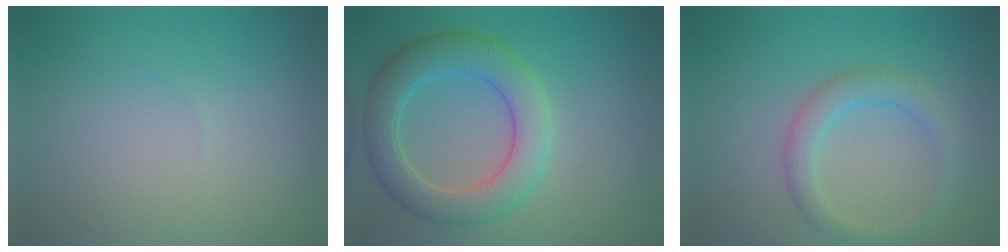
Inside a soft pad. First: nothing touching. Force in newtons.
{"total": 5.8, "press": 5.7, "slide": 0.4}
{"total": 2.8, "press": 2.8, "slide": 0.1}